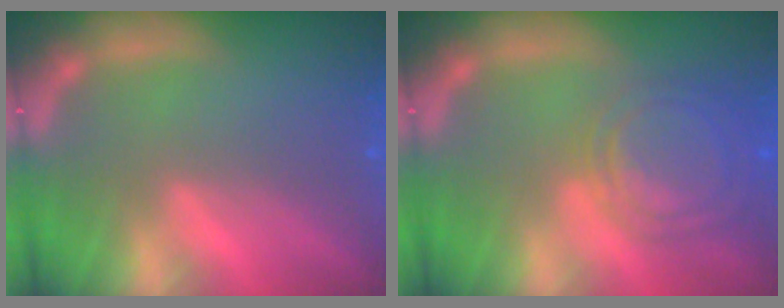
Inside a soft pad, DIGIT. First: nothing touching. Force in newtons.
{"total": 7.6}